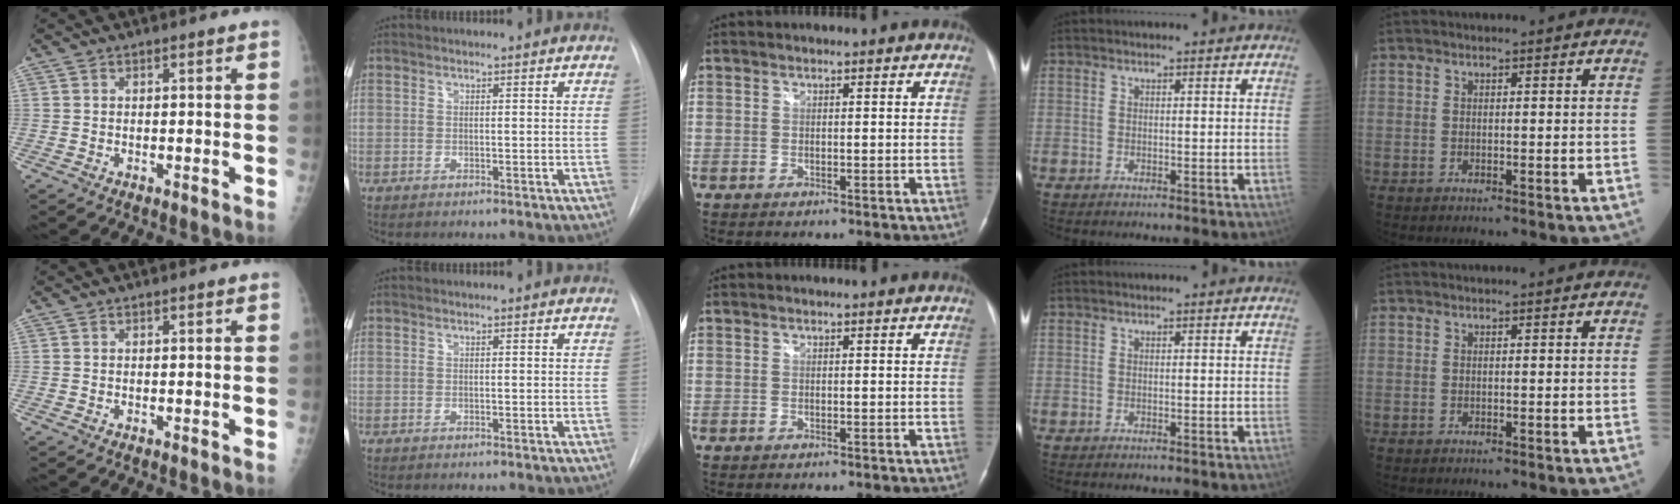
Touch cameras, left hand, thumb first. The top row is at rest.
{}